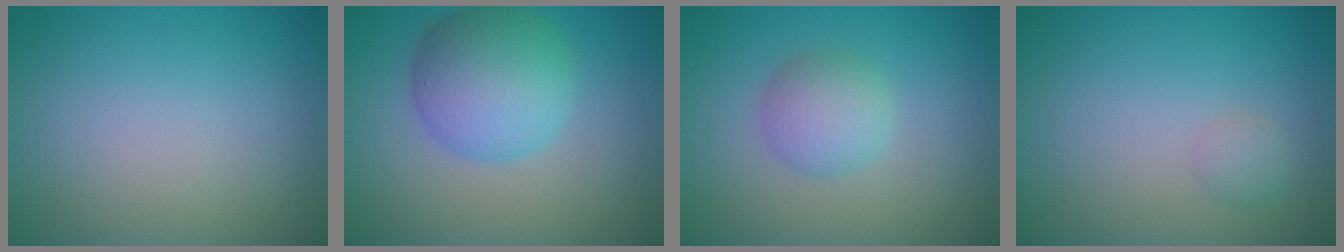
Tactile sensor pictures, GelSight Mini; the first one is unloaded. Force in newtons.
{"total": 6.6, "press": 6.6, "slide": 0.1}
{"total": 3.0, "press": 3.0, "slide": 0.1}
{"total": 1.0, "press": 1.0, "slide": 0.0}